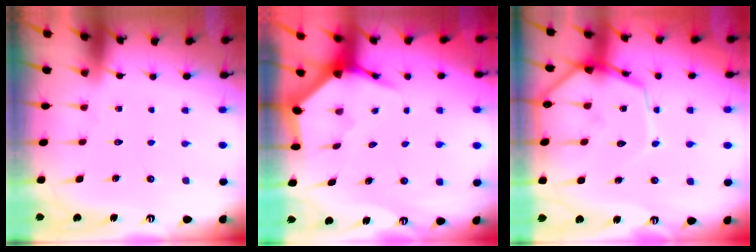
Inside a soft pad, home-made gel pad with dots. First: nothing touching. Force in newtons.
{"total": 3.9, "press": 3.9, "slide": 0.5}
{"total": 14.9, "press": 14.8, "slide": 1.3}